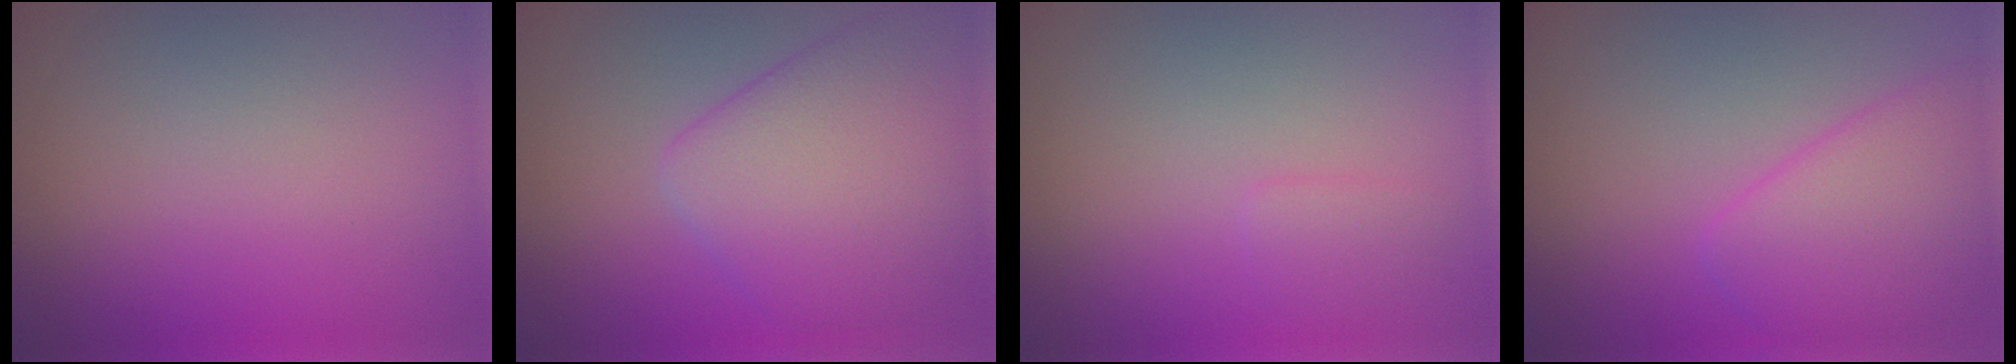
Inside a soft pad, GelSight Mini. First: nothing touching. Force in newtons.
{"total": 6.5, "press": 6.5, "slide": 0.2}
{"total": 1.0, "press": 1.0, "slide": 0.0}
{"total": 4.7, "press": 4.7, "slide": 0.3}